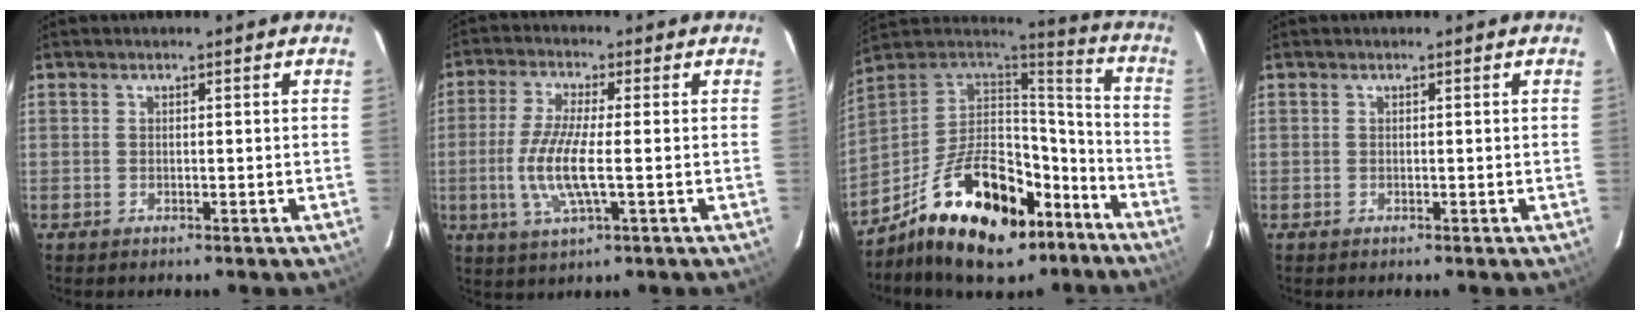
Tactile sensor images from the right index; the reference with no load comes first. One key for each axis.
{"total": 9.5, "fx": -1.6, "fy": 1.7, "fz": 9.2, "tx": -0.192, "ty": -0.010, "tz": -0.033}
{"total": 22.8, "fx": -13.1, "fy": 11.5, "fz": 14.6, "tx": -0.271, "ty": 0.026, "tz": -0.197}
{"total": 0.0}